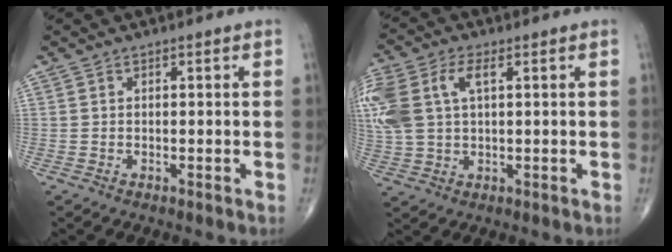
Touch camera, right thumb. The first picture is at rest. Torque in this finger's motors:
{"motor_torque": [0.47, 0.57, 1.44, 0.49, 0.10]}